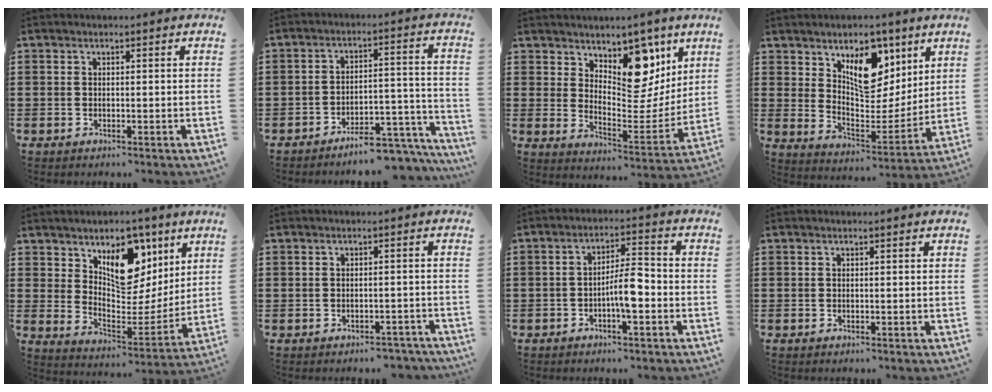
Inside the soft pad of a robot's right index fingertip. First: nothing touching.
{"total": 6.3, "force": [-5.8, 1.3, 2.1], "torque": [-0.028, 0.015, -0.110]}
{"total": 10.5, "force": [7.2, 5.7, 5.1], "torque": [-0.087, -0.056, 0.129]}
{"total": 10.6, "force": [6.5, 6.1, 5.7], "torque": [-0.094, -0.033, 0.114]}
{"total": 11.1, "force": [6.9, 6.6, 5.6], "torque": [-0.097, -0.047, 0.123]}
{"total": 2.2, "force": [-2.1, 0.6, 0.0], "torque": [-0.007, 0.001, -0.046]}
{"total": 5.9, "force": [-1.8, 1.6, 5.4], "torque": [-0.100, 0.009, -0.036]}
{"total": 0.0}